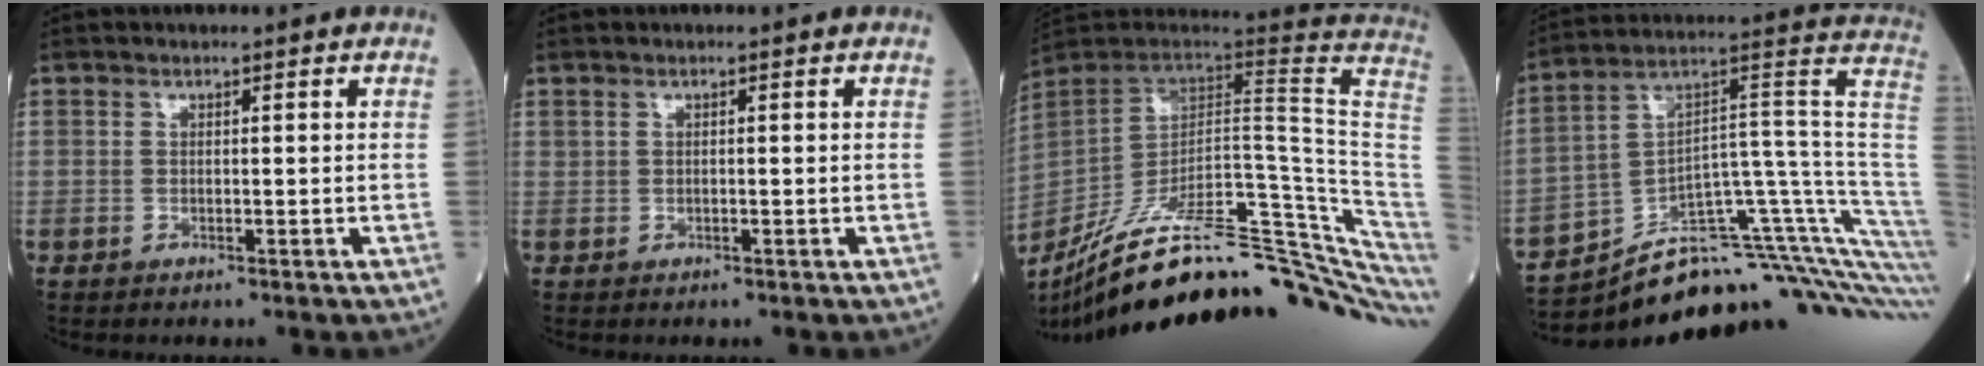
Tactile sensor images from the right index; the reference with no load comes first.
{"total": 0.0}
{"total": 32.8, "force": [-25.2, 3.8, 20.7], "torque": [-0.198, -0.016, -0.356]}
{"total": 24.7, "force": [-21.0, 2.0, 12.9], "torque": [-0.064, 0.065, -0.293]}